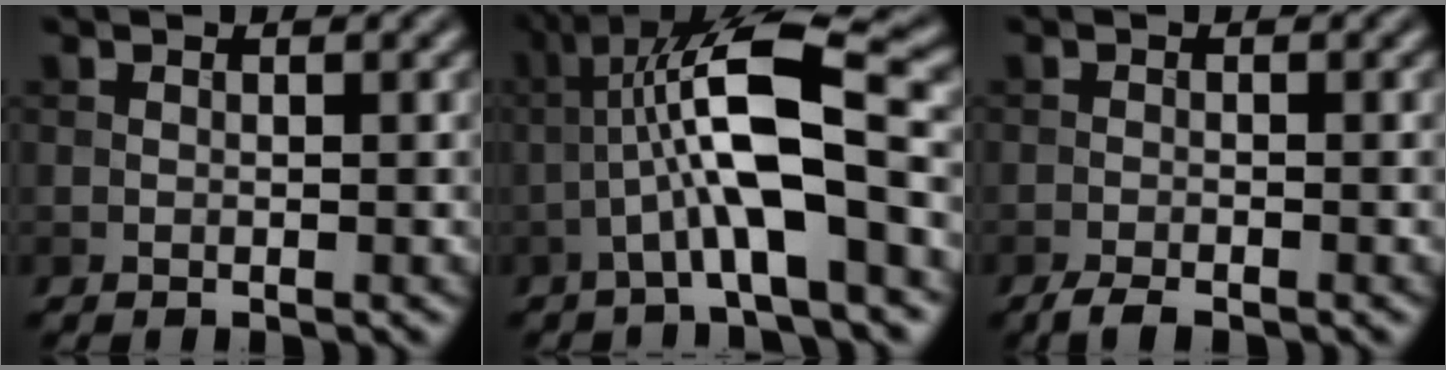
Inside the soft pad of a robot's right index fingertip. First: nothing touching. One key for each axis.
{"total": 9.5, "fx": -1.3, "fy": 1.8, "fz": 9.2, "tx": -0.156, "ty": 0.026, "tz": -0.029}
{"total": 1.8, "fx": -1.5, "fy": 0.4, "fz": 0.9, "tx": -0.019, "ty": -0.003, "tz": -0.031}